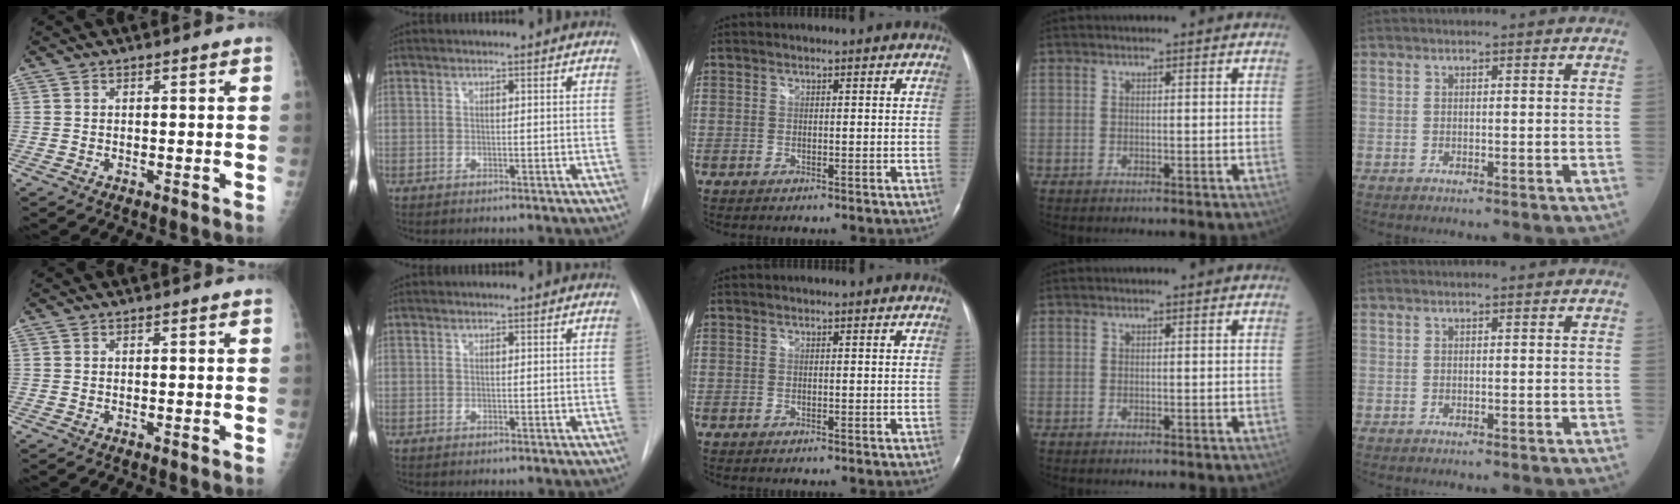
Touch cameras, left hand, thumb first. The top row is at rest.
{}